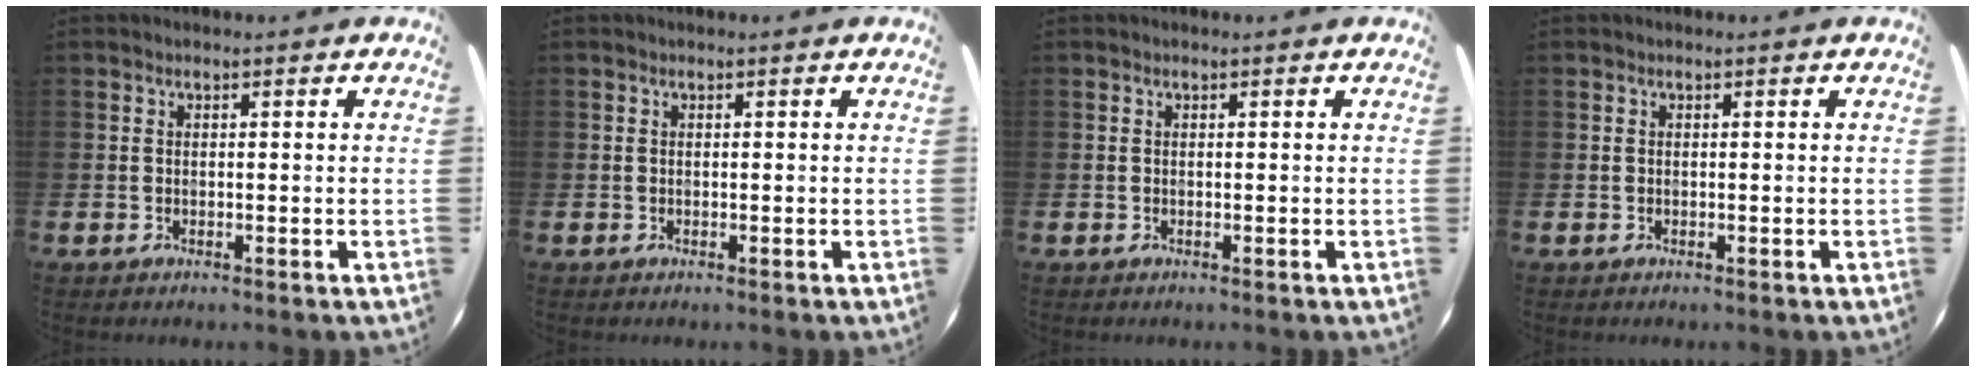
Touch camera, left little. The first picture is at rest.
{"total": 0.0}
{"total": 0.0}
{"total": 0.0}